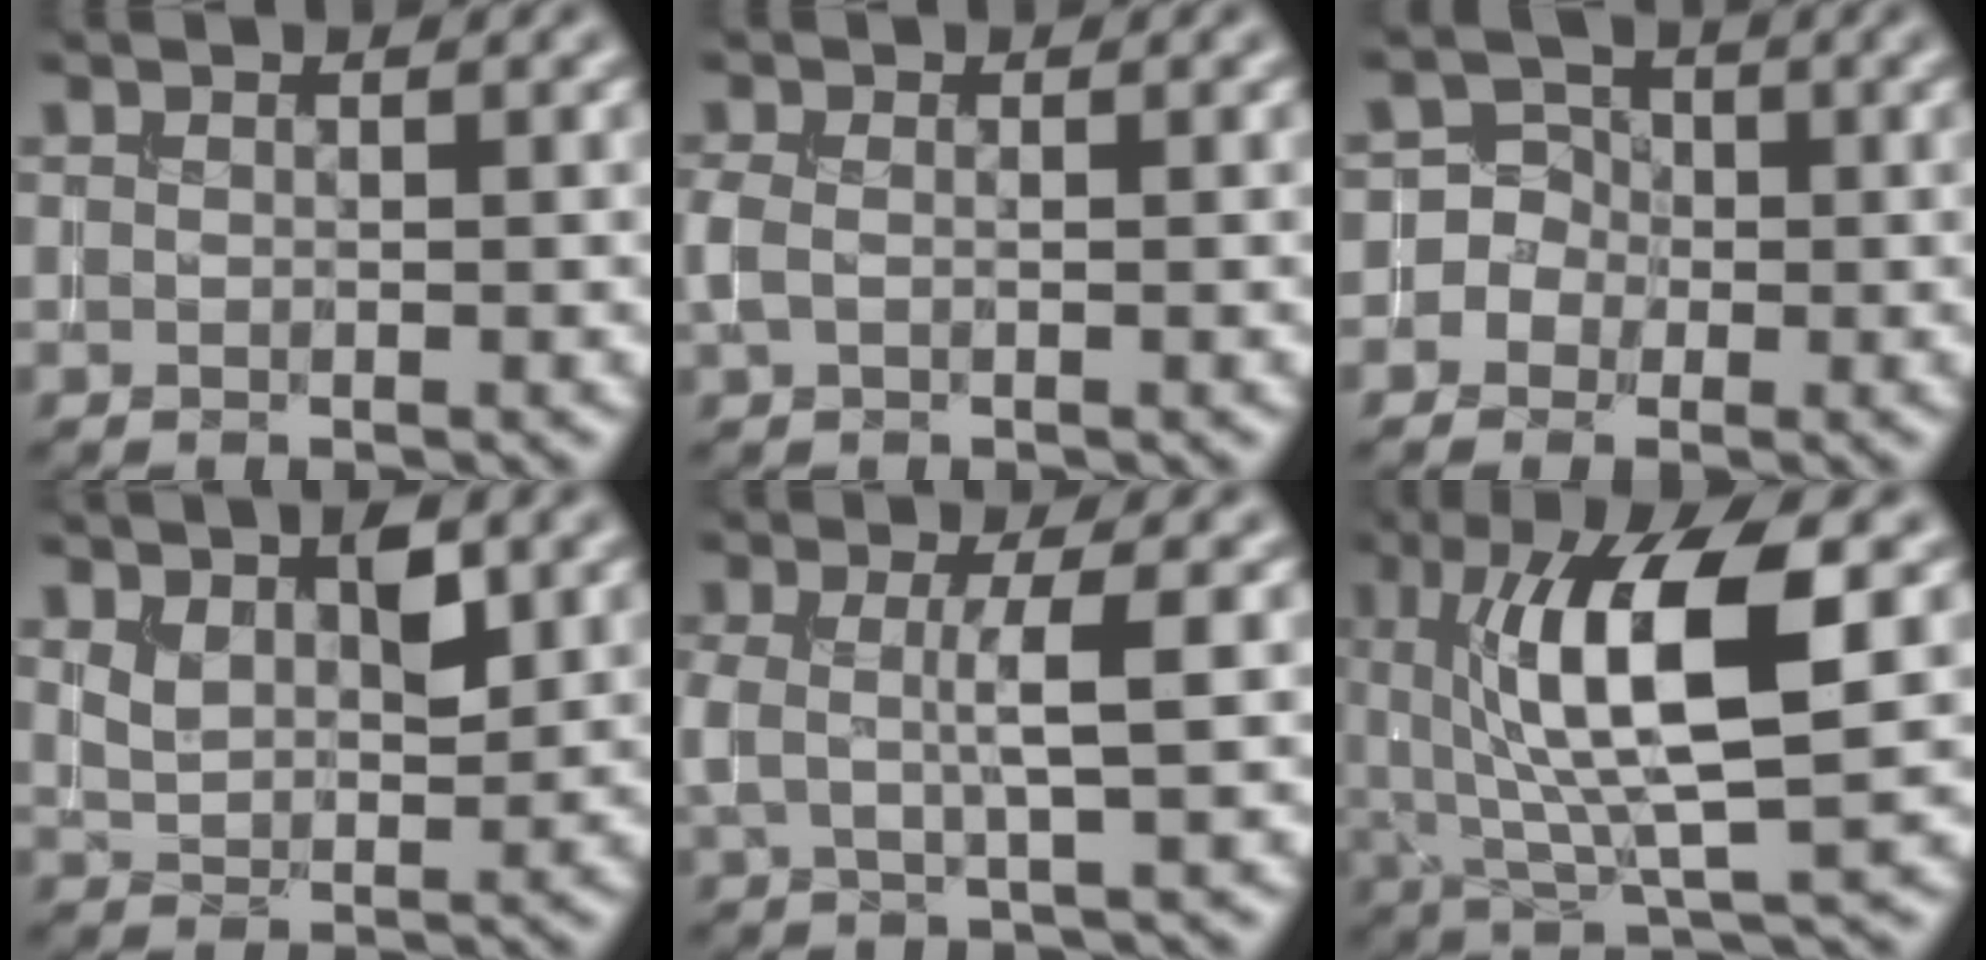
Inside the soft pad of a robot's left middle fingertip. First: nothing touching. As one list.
[{"total": 1.4, "force": [-0.1, 0.8, 1.1], "torque": [-0.030, 0.003, -0.007]}, {"total": 3.9, "force": [-0.8, 3.8, 0.5], "torque": [0.023, 0.027, -0.038]}, {"total": 3.4, "force": [1.7, 1.6, 2.5], "torque": [-0.051, -0.002, 0.034]}, {"total": 3.1, "force": [0.2, 0.5, 3.1], "torque": [-0.061, -0.001, 0.001]}, {"total": 10.6, "force": [2.3, 2.9, 10.0], "torque": [-0.164, 0.002, 0.043]}]